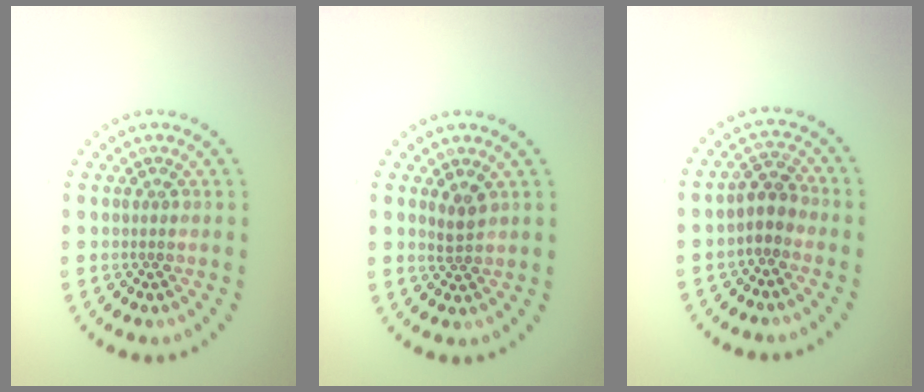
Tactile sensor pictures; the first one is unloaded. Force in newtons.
{"total": 1.3, "press": 1.1, "slide": 0.7}
{"total": 2.2, "press": 2.0, "slide": 0.9}